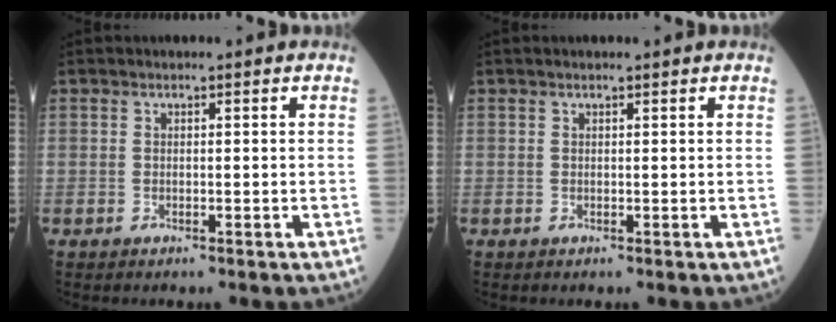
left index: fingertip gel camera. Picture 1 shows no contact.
{"total": 0.8, "force": [0.6, 0.0, 0.5], "torque": [-0.009, 0.006, 0.010]}